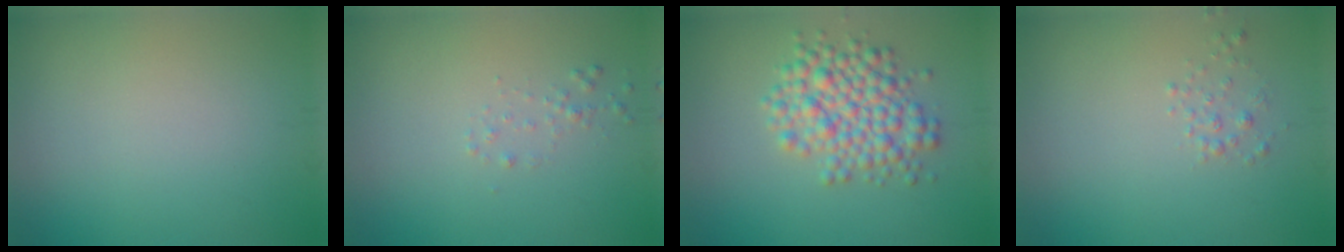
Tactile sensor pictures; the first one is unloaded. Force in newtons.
{"total": 0.7, "press": 0.7, "slide": 0.0}
{"total": 5.1, "press": 5.1, "slide": 0.2}
{"total": 1.0, "press": 1.0, "slide": 0.1}